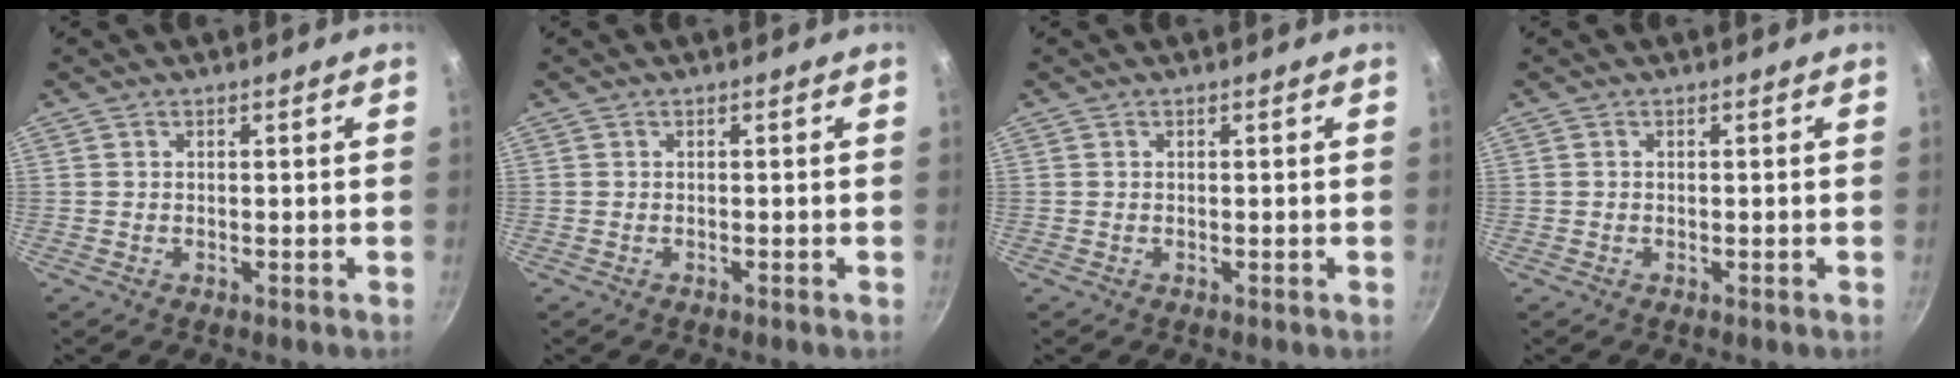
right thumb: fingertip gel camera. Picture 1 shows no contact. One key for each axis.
{"total": 0.0}
{"total": 0.0}
{"total": 0.0}